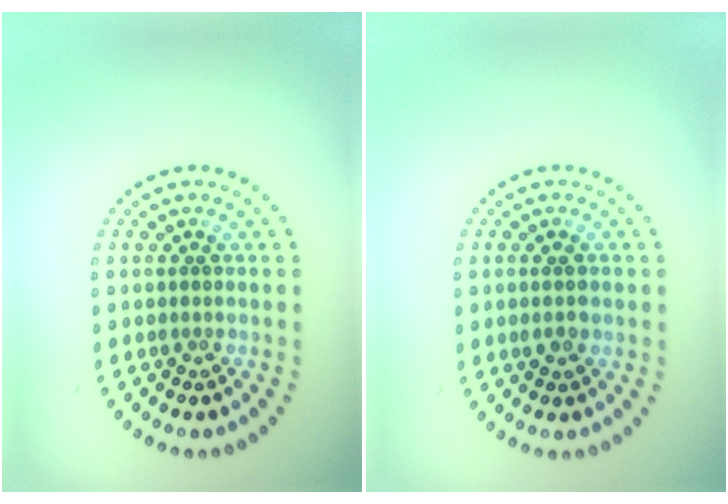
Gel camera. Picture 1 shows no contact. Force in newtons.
{"total": 1.5, "press": 1.5, "slide": 0.2}